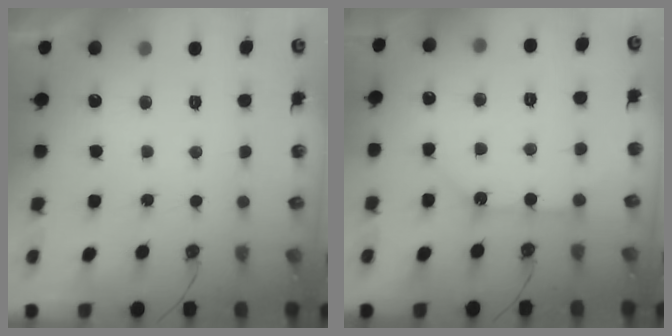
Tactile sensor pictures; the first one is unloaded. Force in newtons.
{"total": 9.8, "press": 9.8, "slide": 1.1}